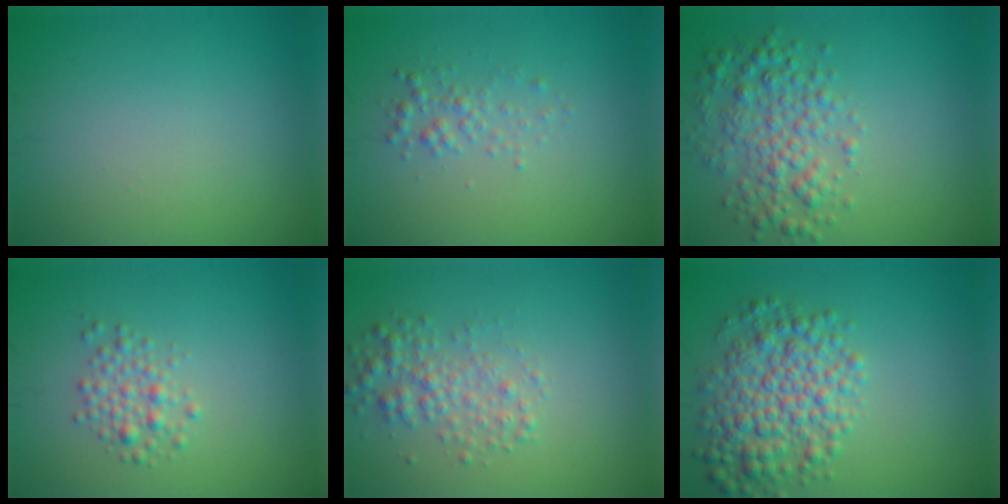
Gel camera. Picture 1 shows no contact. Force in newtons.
{"total": 1.5, "press": 1.5, "slide": 0.1}
{"total": 4.2, "press": 4.2, "slide": 0.0}
{"total": 2.1, "press": 2.1, "slide": 0.1}
{"total": 2.7, "press": 2.7, "slide": 0.0}
{"total": 6.0, "press": 6.0, "slide": 0.0}